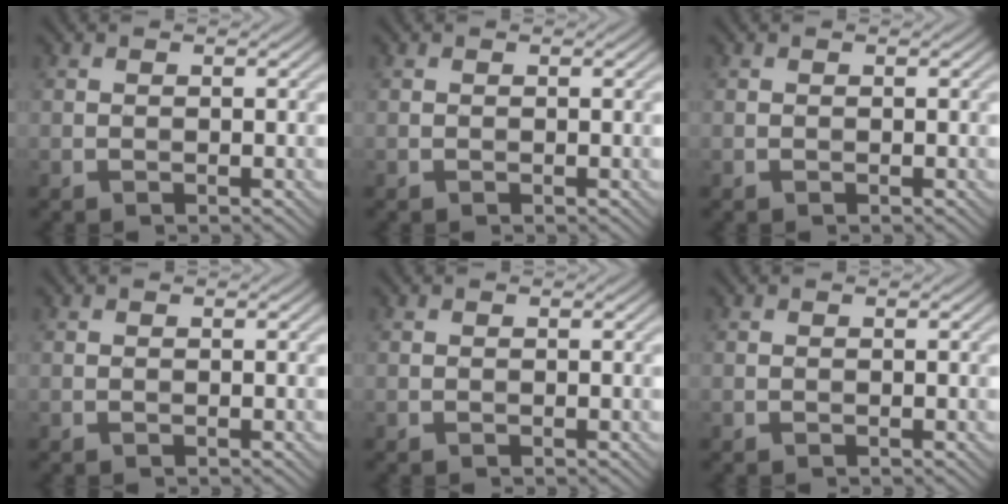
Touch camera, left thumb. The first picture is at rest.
{"total": 0.0}
{"total": 0.0}
{"total": 0.0}
{"total": 0.0}
{"total": 0.0}